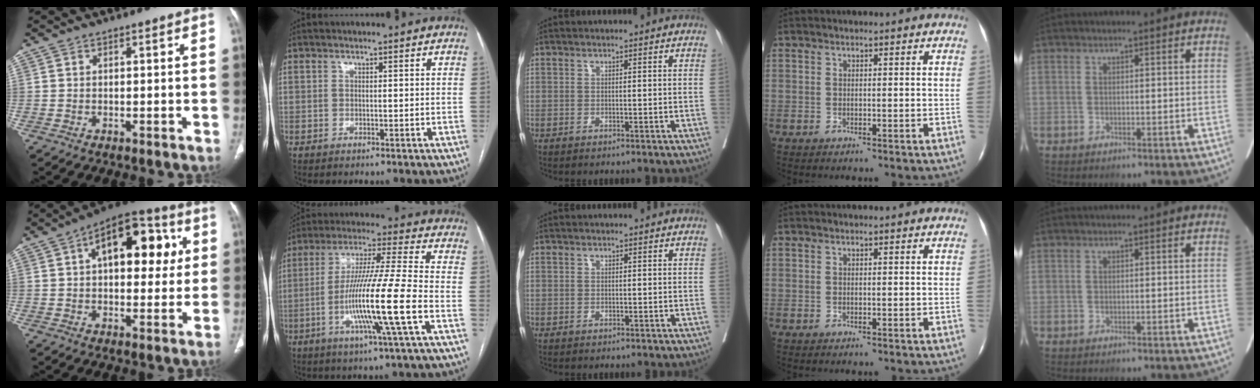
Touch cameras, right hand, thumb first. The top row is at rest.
{"thumb": {"total": 18.6, "force": [5.0, 10.0, 14.9], "torque": [-0.164, 0.018, 0.064]}, "index": {"total": 15.3, "force": [-4.4, -1.3, 14.6], "torque": [-0.278, -0.012, -0.087]}}